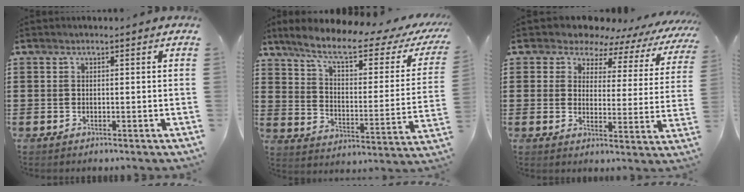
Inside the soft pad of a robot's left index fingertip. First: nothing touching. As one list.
[{"total": 9.5, "force": [6.5, 1.7, 6.7], "torque": [-0.145, -0.031, 0.102]}, {"total": 5.5, "force": [4.9, 2.1, 0.9], "torque": [-0.043, -0.033, 0.081]}]